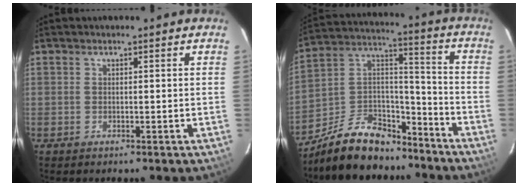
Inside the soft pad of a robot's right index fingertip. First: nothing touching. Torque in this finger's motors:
{"motor_torque": [0.99, -1.10, 0.24, 0.02]}